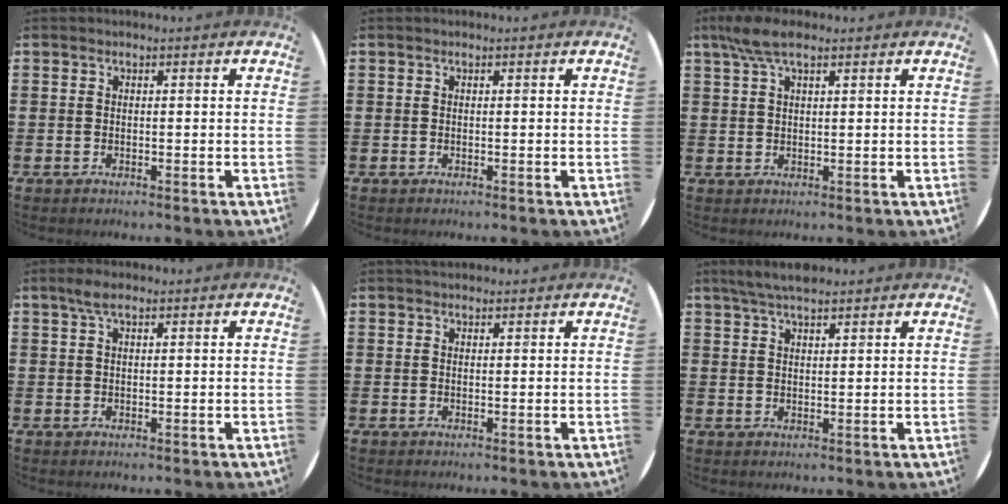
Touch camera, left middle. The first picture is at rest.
{"total": 0.0}
{"total": 4.2, "force": [2.6, 1.3, 3.0], "torque": [-0.065, 0.006, 0.046]}
{"total": 2.2, "force": [1.3, 0.7, 1.6], "torque": [-0.035, 0.006, 0.022]}
{"total": 0.8, "force": [0.7, 0.2, -0.1], "torque": [0.000, 0.002, 0.014]}
{"total": 3.7, "force": [3.2, 0.7, 1.7], "torque": [-0.041, -0.001, 0.059]}